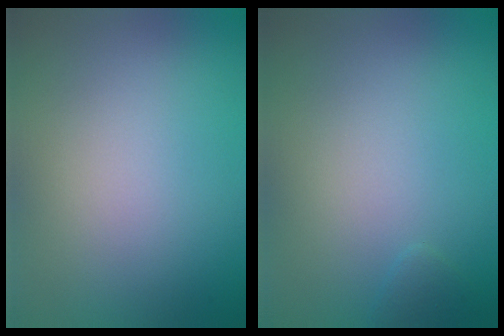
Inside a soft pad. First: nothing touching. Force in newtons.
{"total": 0.7, "press": 0.7, "slide": 0.0}